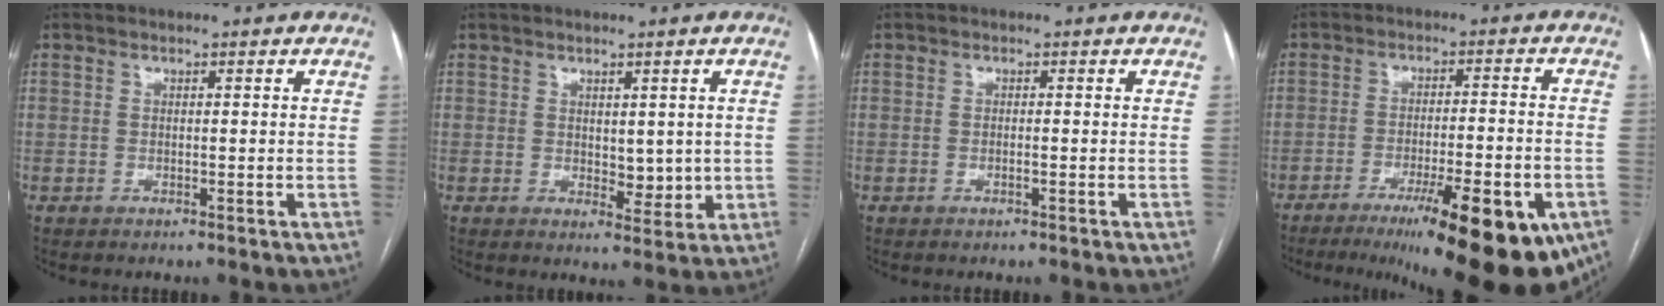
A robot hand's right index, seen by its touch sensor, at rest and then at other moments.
{"total": 4.0, "force": [0.5, 2.4, 3.2], "torque": [-0.040, -0.009, 0.017]}
{"total": 0.6, "force": [-0.2, 0.0, 0.5], "torque": [-0.010, 0.000, -0.003]}
{"total": 19.5, "force": [-11.3, 3.7, 15.4], "torque": [-0.158, -0.015, -0.164]}